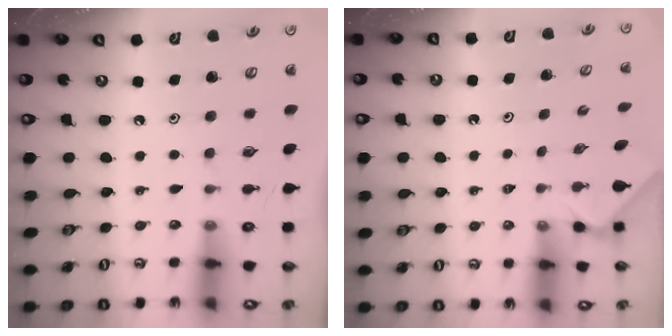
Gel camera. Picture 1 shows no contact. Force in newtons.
{"total": 0.7, "press": 0.6, "slide": 0.3}